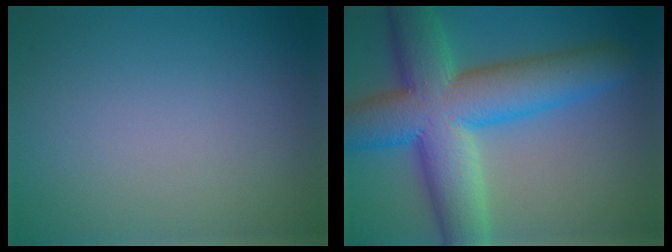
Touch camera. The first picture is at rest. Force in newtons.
{"total": 13.0, "press": 12.9, "slide": 0.6}